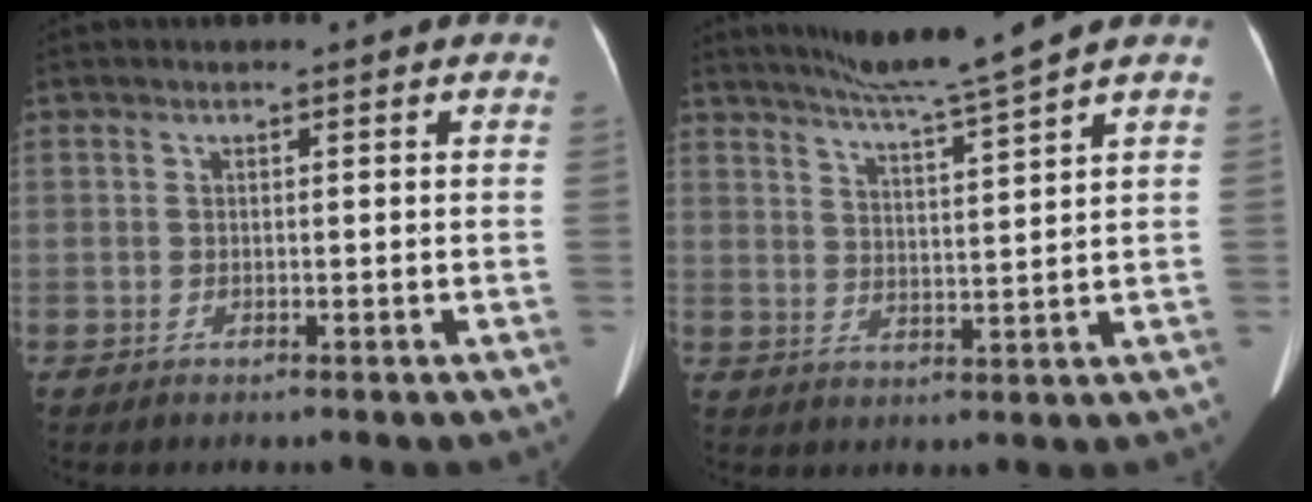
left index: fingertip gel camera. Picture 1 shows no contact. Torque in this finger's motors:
{"motor_torque": [0.34, -0.57, -0.06, 0.04]}